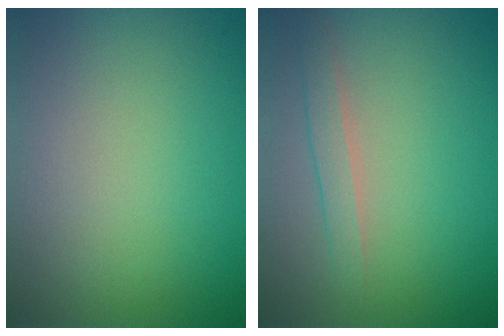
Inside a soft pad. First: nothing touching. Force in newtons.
{"total": 1.6, "press": 1.6, "slide": 0.0}